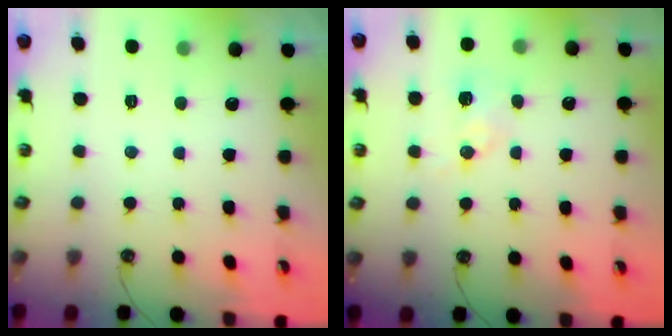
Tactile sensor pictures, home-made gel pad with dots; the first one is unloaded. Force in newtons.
{"total": 6.1, "press": 6.0, "slide": 0.7}